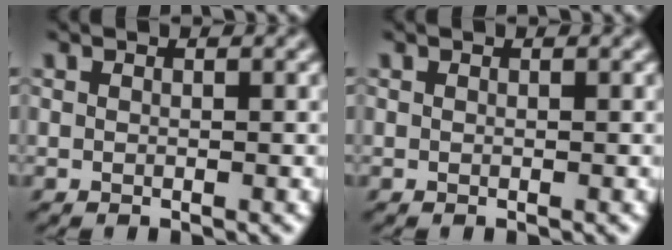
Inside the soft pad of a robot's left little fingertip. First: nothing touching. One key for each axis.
{"total": 0.0}